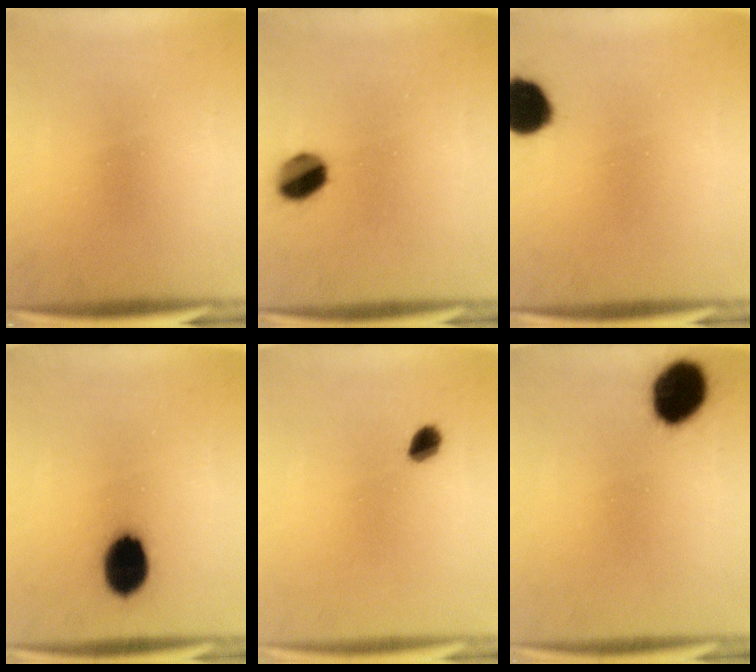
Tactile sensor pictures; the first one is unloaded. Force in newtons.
{"total": 7.4}
{"total": 9.9}
{"total": 10.8}
{"total": 2.9}
{"total": 12.0}